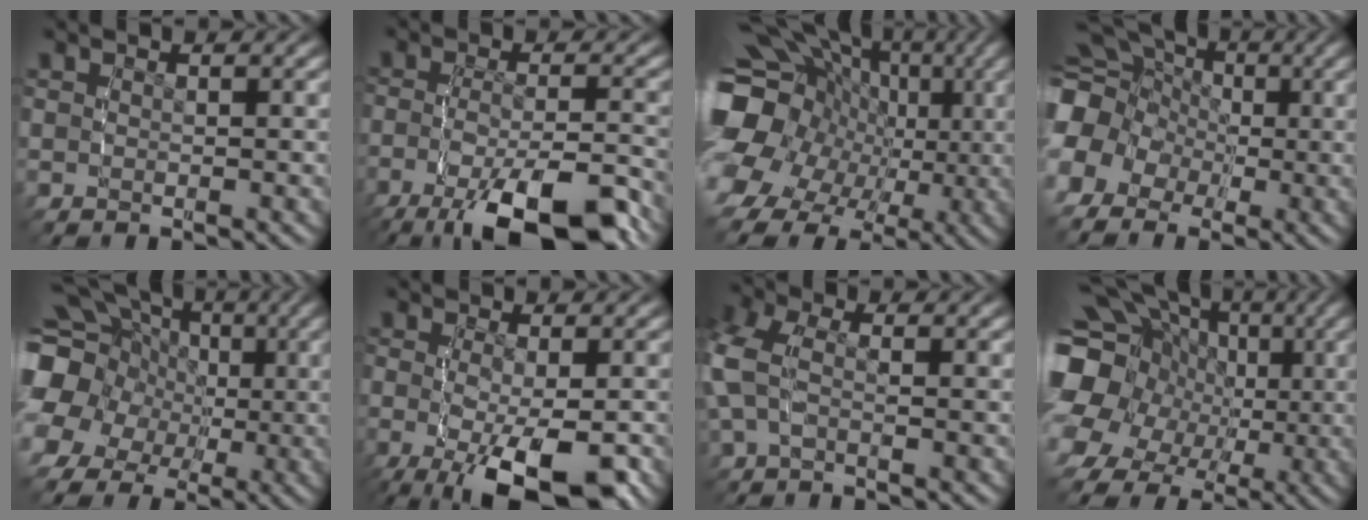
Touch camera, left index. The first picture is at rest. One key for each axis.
{"total": 10.1, "fx": -6.3, "fy": 3.6, "fz": 7.0, "tx": -0.124, "ty": -0.039, "tz": -0.076}
{"total": 15.2, "fx": 0.7, "fy": 12.4, "fz": 8.7, "tx": -0.171, "ty": -0.029, "tz": 0.012}
{"total": 12.4, "fx": 1.3, "fy": 10.8, "fz": 6.0, "tx": -0.126, "ty": -0.010, "tz": 0.008}
{"total": 13.5, "fx": 2.3, "fy": 11.7, "fz": 6.2, "tx": -0.143, "ty": -0.018, "tz": 0.026}
{"total": 8.3, "fx": -4.2, "fy": 3.3, "fz": 6.4, "tx": -0.121, "ty": -0.040, "tz": -0.046}
{"total": 3.5, "fx": 0.0, "fy": 2.2, "fz": 2.7, "tx": -0.078, "ty": -0.011, "tz": 0.004}
{"total": 12.9, "fx": 1.2, "fy": 10.6, "fz": 7.3, "tx": -0.147, "ty": -0.023, "tz": 0.020}